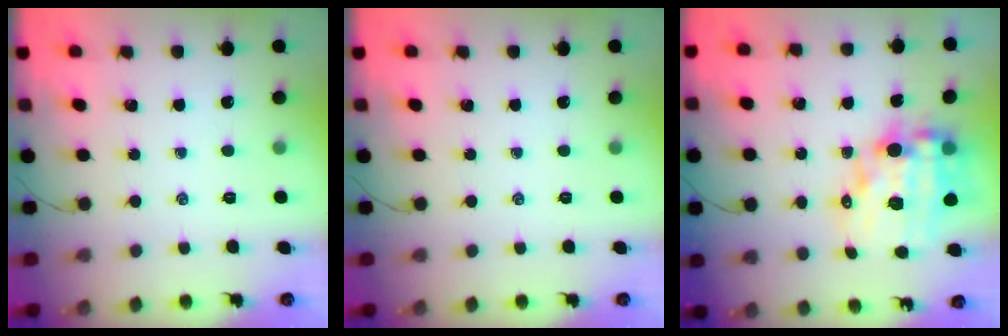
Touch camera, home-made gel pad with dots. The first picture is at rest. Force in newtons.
{"total": 0.0}
{"total": 16.5, "press": 16.0, "slide": 4.1}